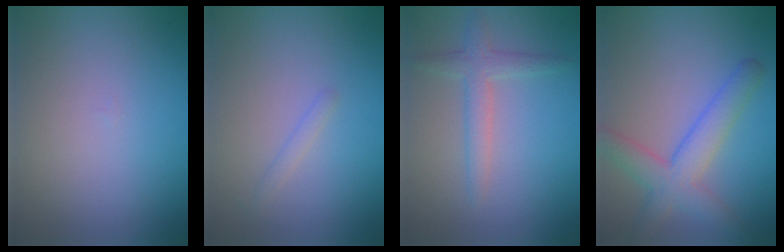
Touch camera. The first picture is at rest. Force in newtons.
{"total": 0.9, "press": 0.9, "slide": 0.0}
{"total": 2.4, "press": 2.4, "slide": 0.1}
{"total": 4.8, "press": 4.8, "slide": 0.3}